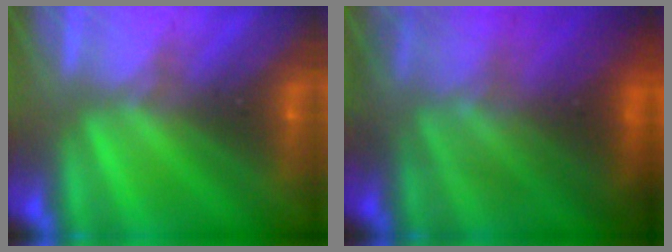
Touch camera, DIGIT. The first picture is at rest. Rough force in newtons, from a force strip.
{"total": 5.8}